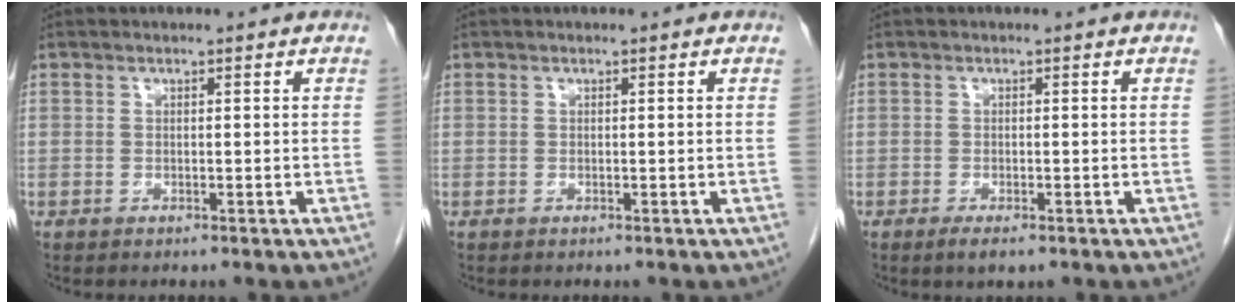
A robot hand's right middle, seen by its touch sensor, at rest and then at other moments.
{"total": 0.0}
{"total": 1.9, "force": [-1.2, 0.6, 1.4], "torque": [-0.028, -0.005, -0.017]}